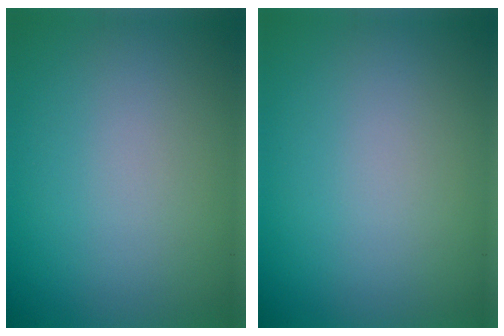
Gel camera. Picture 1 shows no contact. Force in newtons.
{"total": 0.0}